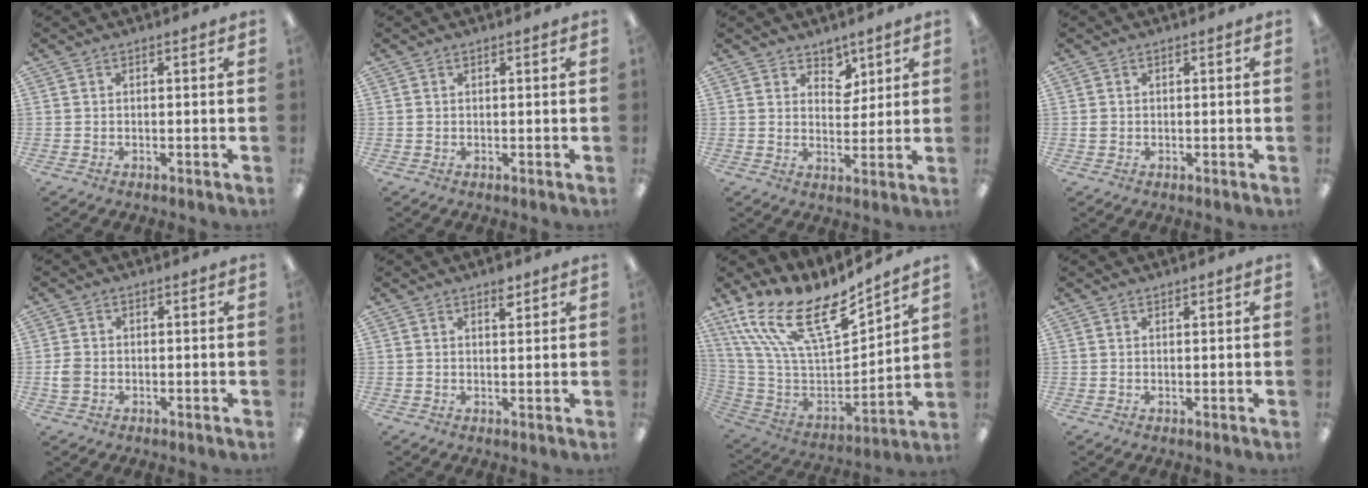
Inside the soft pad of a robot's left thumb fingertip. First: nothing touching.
{"total": 0.5, "force": [0.2, 0.5, 0.1], "torque": [-0.002, 0.005, 0.002]}
{"total": 5.3, "force": [4.0, 3.5, 0.4], "torque": [0.004, -0.027, 0.070]}
{"total": 1.0, "force": [-0.1, 0.9, 0.4], "torque": [-0.006, 0.004, -0.002]}
{"total": 3.0, "force": [-0.6, 2.5, 1.6], "torque": [-0.026, 0.007, -0.010]}
{"total": 2.1, "force": [1.5, 0.8, 1.1], "torque": [0.000, -0.010, 0.022]}
{"total": 21.1, "force": [13.9, 8.1, 13.6], "torque": [-0.253, -0.095, 0.247]}
{"total": 0.8, "force": [0.8, 0.2, 0.1], "torque": [-0.002, 0.001, 0.014]}